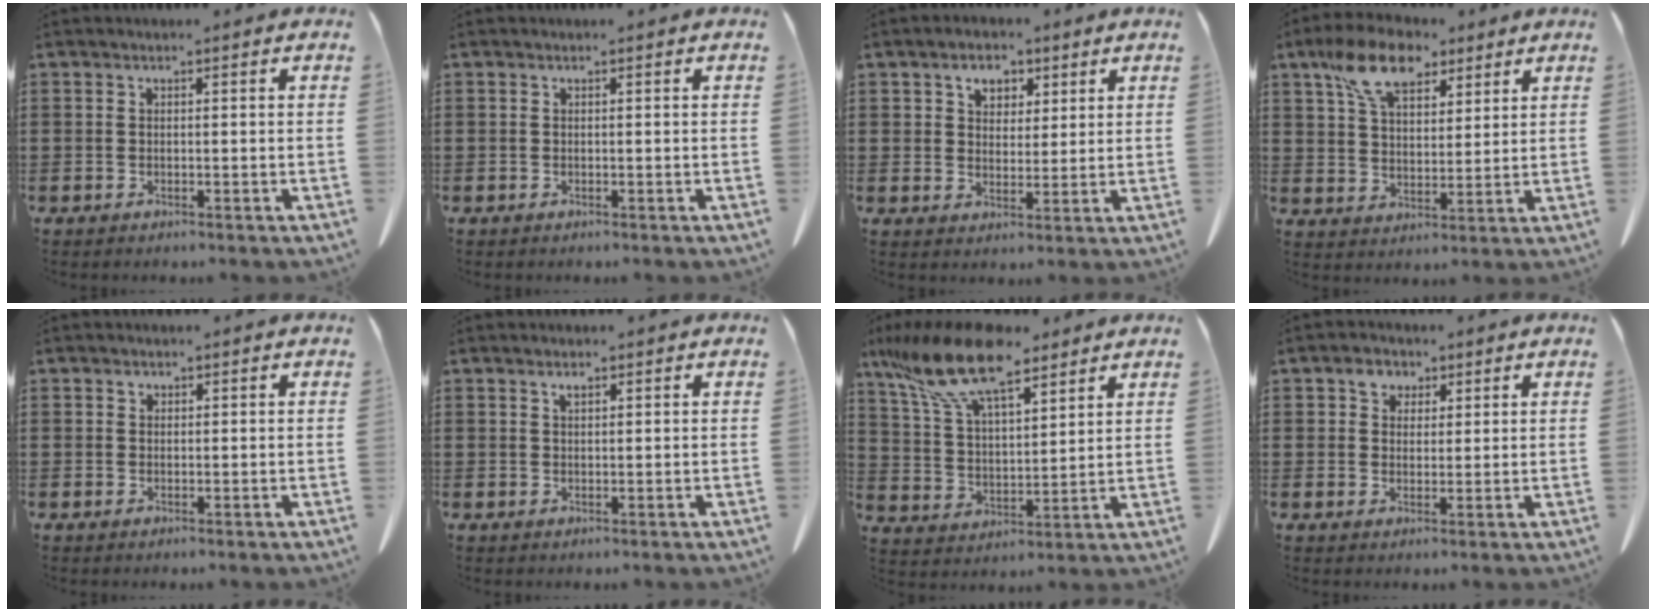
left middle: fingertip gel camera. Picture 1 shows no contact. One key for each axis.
{"total": 0.0}
{"total": 4.3, "fx": 2.6, "fy": 3.2, "fz": 1.4, "tx": -0.028, "ty": 0.010, "tz": 0.041}
{"total": 10.4, "fx": 6.7, "fy": 5.2, "fz": 5.9, "tx": -0.129, "ty": 0.003, "tz": 0.124}
{"total": 0.6, "fx": 0.4, "fy": 0.5, "fz": 0.2, "tx": -0.006, "ty": 0.002, "tz": 0.008}
{"total": 1.1, "fx": 0.7, "fy": 0.4, "fz": 0.7, "tx": -0.017, "ty": 0.002, "tz": 0.012}
{"total": 13.9, "fx": 10.2, "fy": 4.2, "fz": 8.5, "tx": -0.208, "ty": -0.029, "tz": 0.179}
{"total": 3.3, "fx": 1.8, "fy": 2.4, "fz": 1.2, "tx": -0.025, "ty": 0.009, "tz": 0.030}